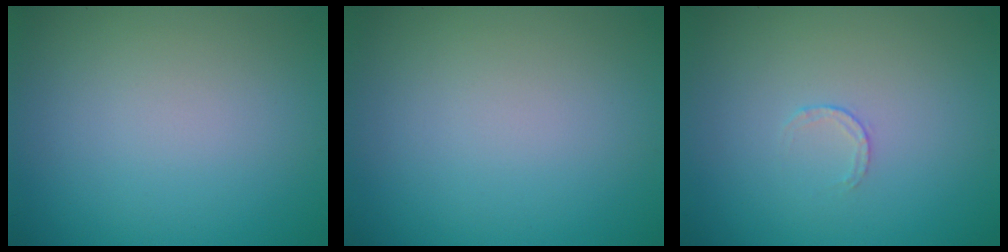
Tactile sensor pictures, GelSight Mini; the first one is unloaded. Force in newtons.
{"total": 0.0}
{"total": 0.6, "press": 0.4, "slide": 0.4}